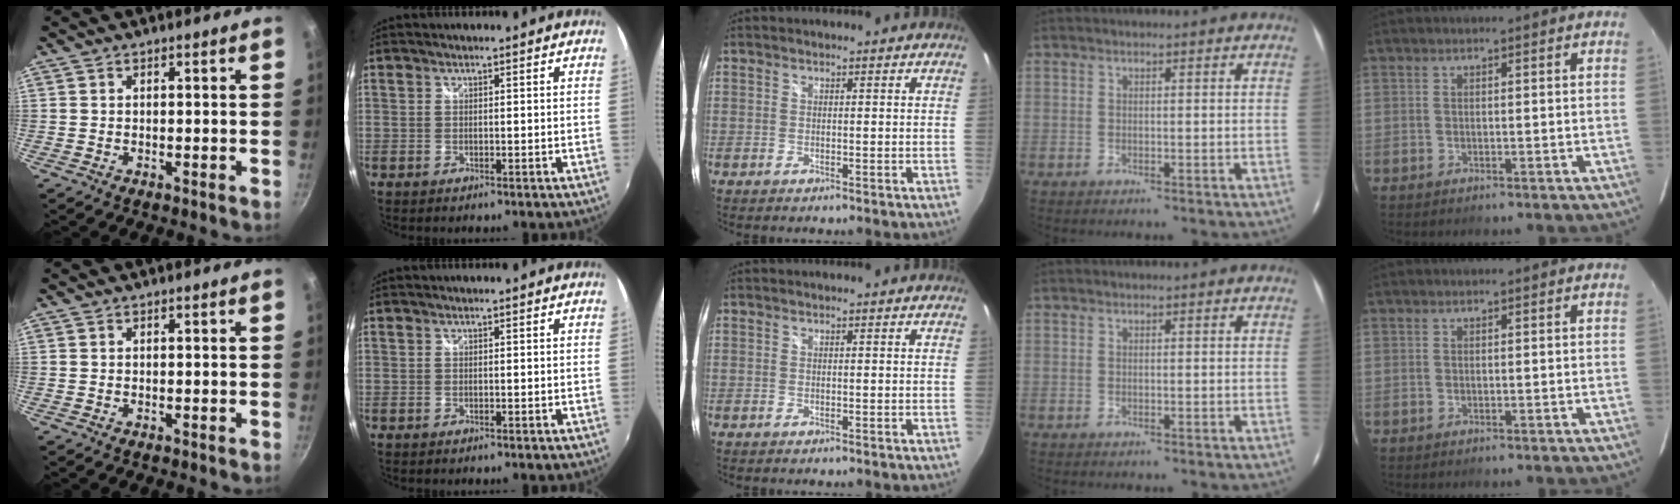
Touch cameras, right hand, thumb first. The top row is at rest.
{}